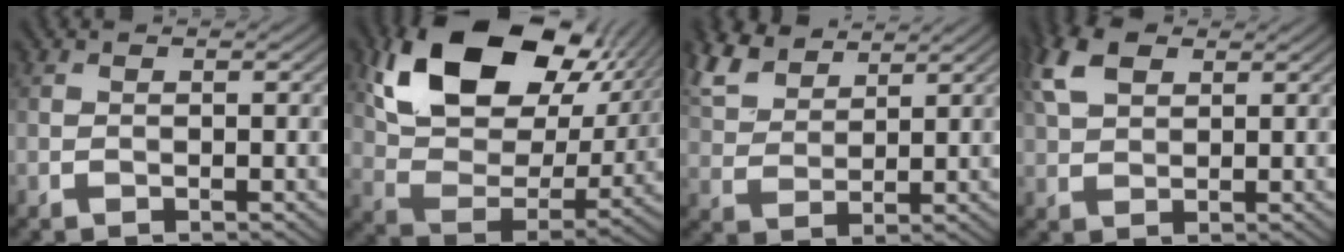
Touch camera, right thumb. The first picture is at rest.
{"total": 18.4, "force": [8.6, 11.5, 11.5], "torque": [-0.230, -0.002, 0.167]}
{"total": 7.8, "force": [5.8, 3.4, 3.9], "torque": [-0.111, 0.018, 0.126]}
{"total": 6.7, "force": [3.1, 3.8, 4.5], "torque": [-0.114, 0.017, 0.058]}